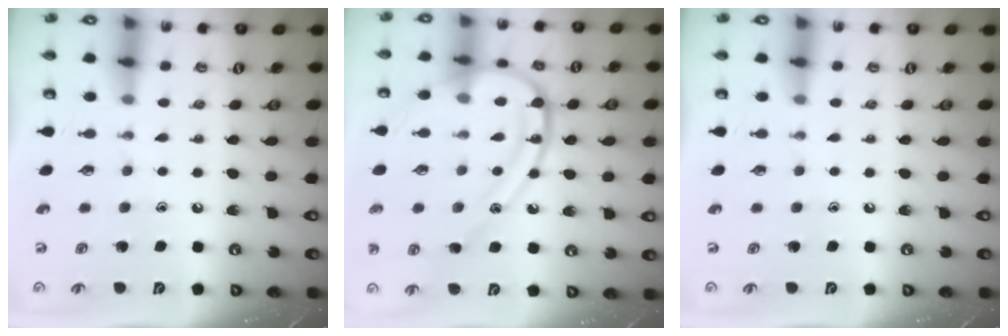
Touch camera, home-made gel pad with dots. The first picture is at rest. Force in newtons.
{"total": 17.7, "press": 17.7, "slide": 1.3}
{"total": 0.0}